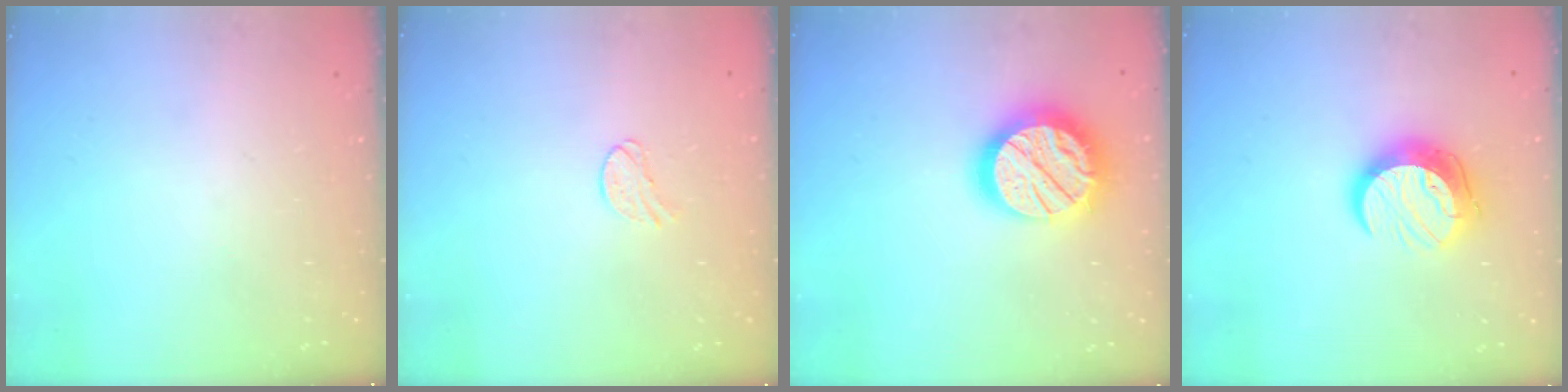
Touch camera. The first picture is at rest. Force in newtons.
{"total": 5.6, "press": 5.6, "slide": 0.5}
{"total": 19.9, "press": 19.8, "slide": 1.5}
{"total": 11.9, "press": 11.8, "slide": 1.0}